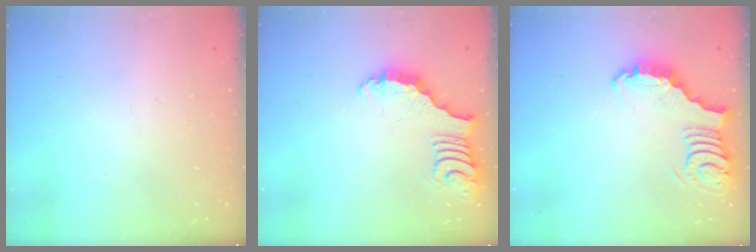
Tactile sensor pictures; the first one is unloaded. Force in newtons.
{"total": 3.3, "press": 3.3, "slide": 0.5}
{"total": 4.1, "press": 4.0, "slide": 0.6}